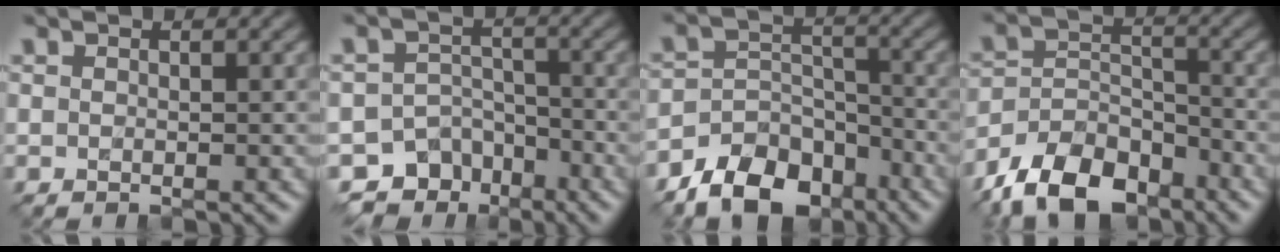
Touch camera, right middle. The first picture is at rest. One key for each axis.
{"total": 7.5, "fx": -5.4, "fy": 5.2, "fz": 0.7, "tx": 0.011, "ty": 0.001, "tz": -0.079}
{"total": 7.6, "fx": -5.8, "fy": 4.1, "fz": 2.7, "tx": -0.037, "ty": 0.002, "tz": -0.107}
{"total": 9.5, "fx": -7.5, "fy": 4.6, "fz": 3.6, "tx": -0.057, "ty": 0.001, "tz": -0.135}